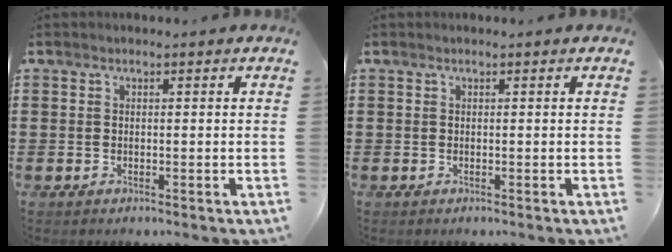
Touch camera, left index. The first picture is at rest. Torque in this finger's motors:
{"motor_torque": [-0.03, -0.02, 0.00, 0.00]}